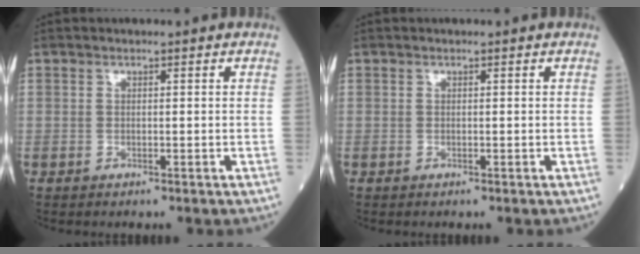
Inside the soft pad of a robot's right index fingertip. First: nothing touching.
{"total": 0.0}